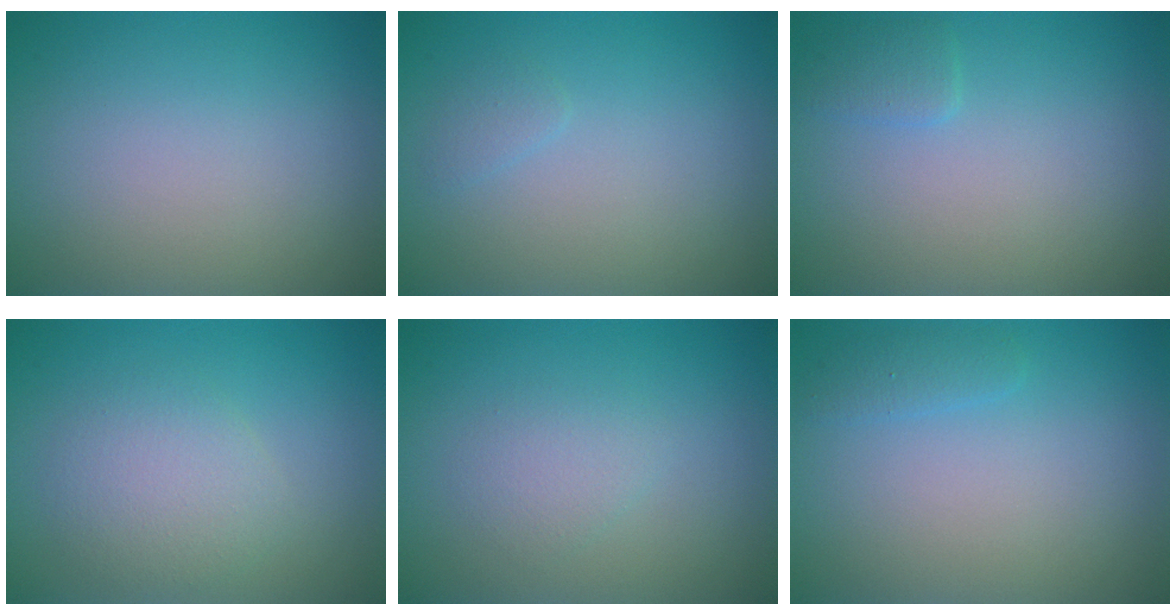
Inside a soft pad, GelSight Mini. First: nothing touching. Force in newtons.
{"total": 0.7, "press": 0.7, "slide": 0.1}
{"total": 1.2, "press": 1.2, "slide": 0.1}
{"total": 3.0, "press": 3.0, "slide": 0.0}
{"total": 1.5, "press": 1.5, "slide": 0.1}
{"total": 1.1, "press": 1.1, "slide": 0.1}